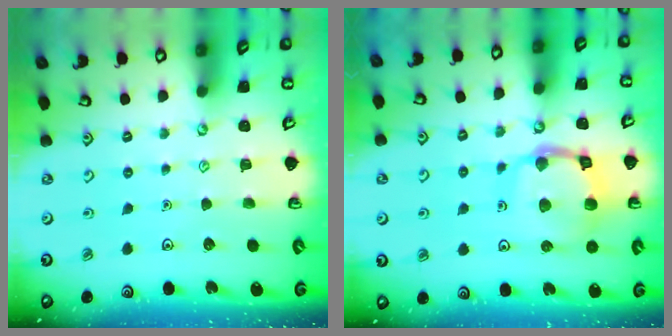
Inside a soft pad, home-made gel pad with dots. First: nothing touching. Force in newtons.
{"total": 14.1, "press": 14.1, "slide": 1.5}